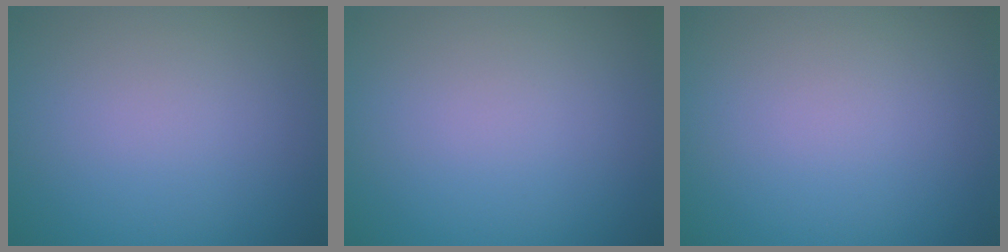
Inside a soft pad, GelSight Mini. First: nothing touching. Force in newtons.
{"total": 0.0}
{"total": 0.0}